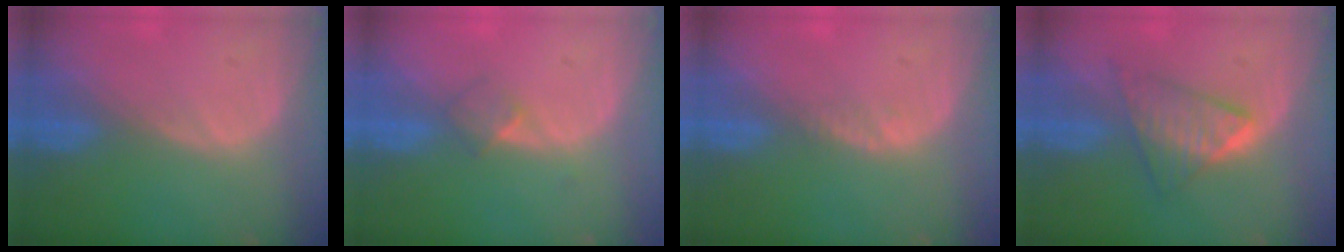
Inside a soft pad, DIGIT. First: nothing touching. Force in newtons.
{"total": 2.3, "press": 2.0, "slide": 1.1}
{"total": 0.8, "press": 0.7, "slide": 0.5}
{"total": 5.9, "press": 5.9, "slide": 0.7}